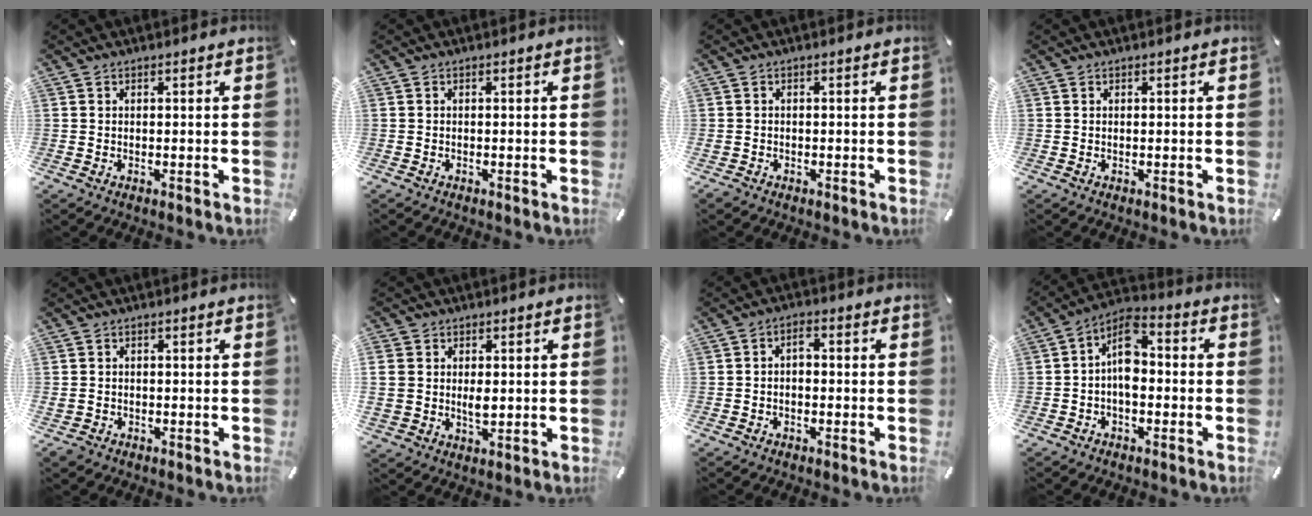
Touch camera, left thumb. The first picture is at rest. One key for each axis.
{"total": 0.0}
{"total": 1.0, "fx": -0.6, "fy": 0.8, "fz": 0.3, "tx": -0.004, "ty": 0.003, "tz": -0.013}
{"total": 0.0}
{"total": 1.9, "fx": -0.8, "fy": 1.6, "fz": 0.6, "tx": -0.010, "ty": 0.004, "tz": -0.017}
{"total": 5.9, "fx": 0.6, "fy": 4.9, "fz": 3.3, "tx": -0.067, "ty": -0.002, "tz": 0.007}
{"total": 2.6, "fx": -0.9, "fy": 1.6, "fz": 1.8, "tx": -0.036, "ty": 0.013, "tz": -0.020}
{"total": 9.0, "fx": -0.7, "fy": 5.4, "fz": 7.2, "tx": -0.146, "ty": 0.007, "tz": -0.013}